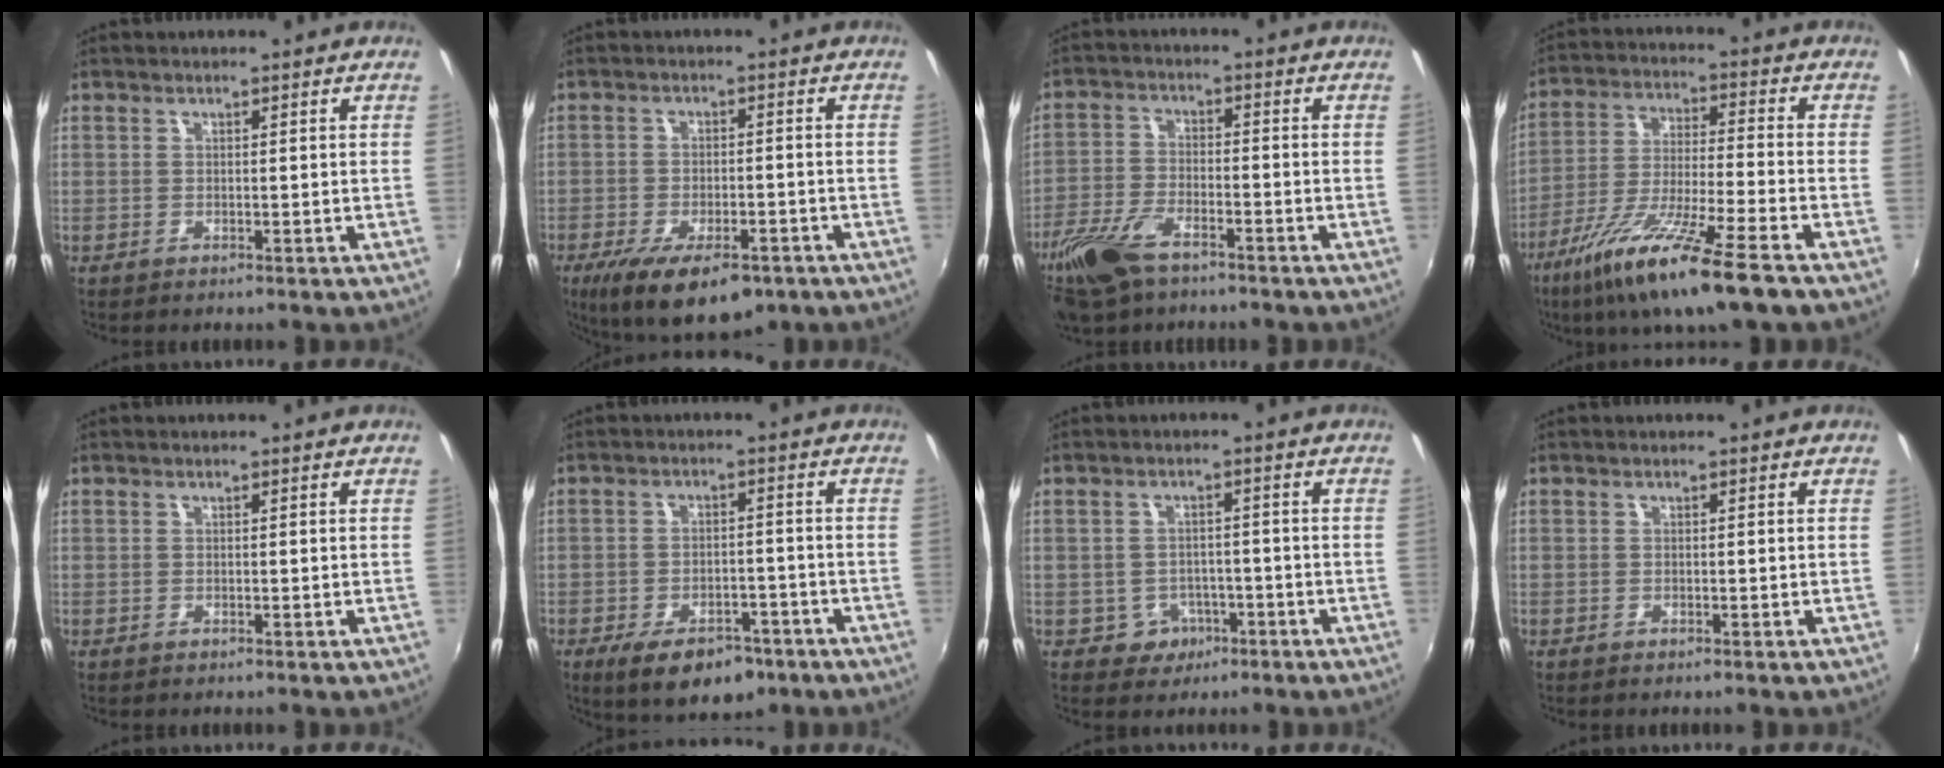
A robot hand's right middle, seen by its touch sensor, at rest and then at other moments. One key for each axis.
{"total": 14.6, "fx": -9.2, "fy": 5.9, "fz": 9.7, "tx": -0.190, "ty": -0.040, "tz": -0.138}
{"total": 10.8, "fx": -7.4, "fy": 4.6, "fz": 6.4, "tx": -0.155, "ty": -0.016, "tz": -0.146}
{"total": 16.8, "fx": -10.7, "fy": 1.2, "fz": 12.9, "tx": -0.257, "ty": -0.045, "tz": -0.193}
{"total": 0.0}
{"total": 11.0, "fx": -7.1, "fy": 5.4, "fz": 6.4, "tx": -0.127, "ty": -0.015, "tz": -0.101}
{"total": 4.4, "fx": -2.2, "fy": 3.8, "fz": 0.7, "tx": -0.026, "ty": 0.009, "tz": -0.024}
{"total": 0.0}